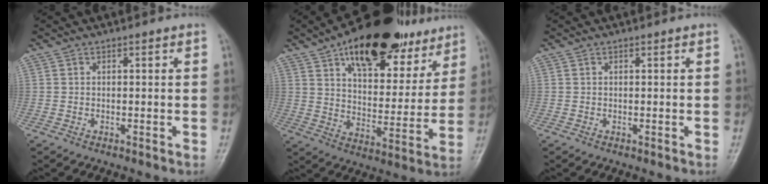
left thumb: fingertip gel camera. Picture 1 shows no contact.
{"total": 25.8, "force": [15.8, 12.5, 16.1], "torque": [-0.195, -0.033, 0.241]}
{"total": 0.0}